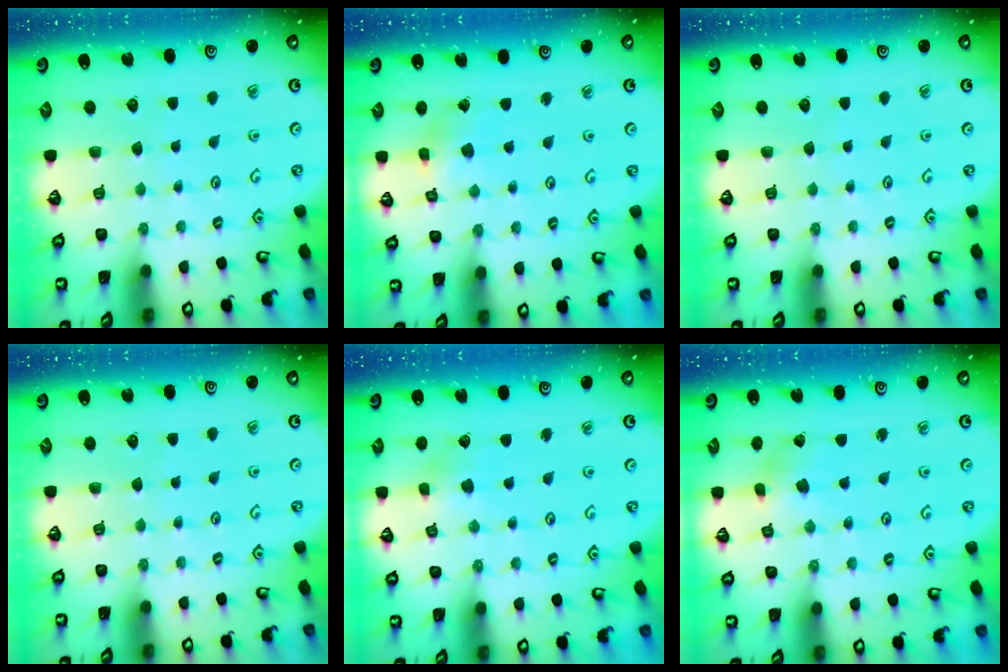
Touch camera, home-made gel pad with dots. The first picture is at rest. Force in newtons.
{"total": 2.5, "press": 2.5, "slide": 0.2}
{"total": 0.0}
{"total": 0.0}
{"total": 3.3, "press": 3.3, "slide": 0.6}
{"total": 2.5, "press": 2.4, "slide": 0.5}